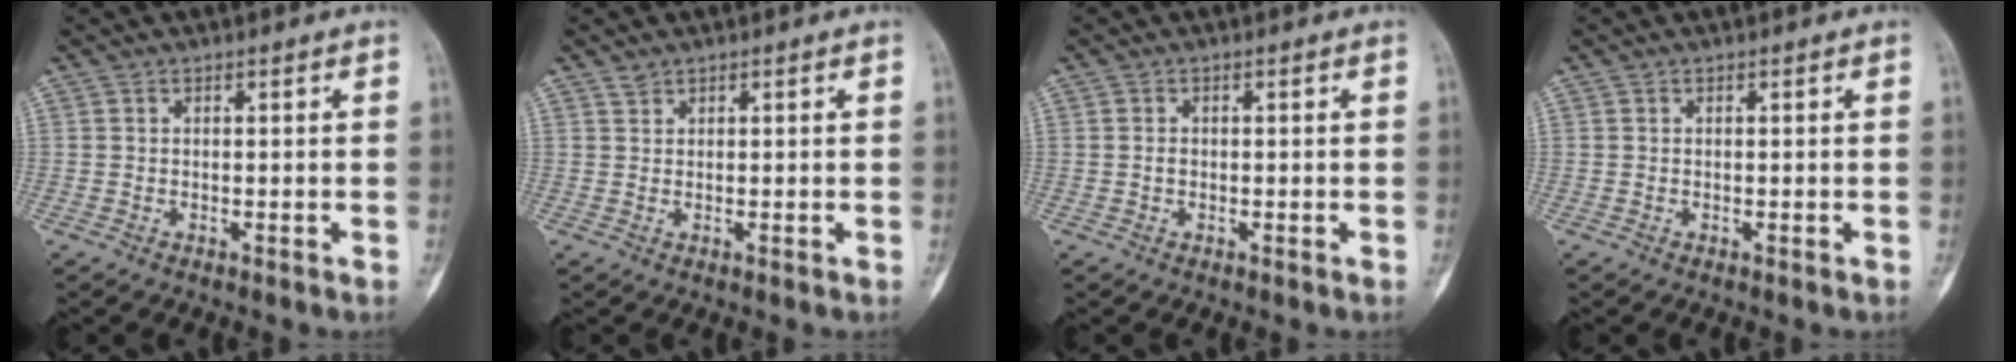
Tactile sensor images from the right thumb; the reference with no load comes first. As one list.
[{"total": 0.9, "force": [0.8, 0.5, 0.1], "torque": [0.004, -0.003, 0.013]}, {"total": 0.7, "force": [-0.1, 0.5, 0.4], "torque": [-0.002, 0.000, -0.003]}, {"total": 0.0}]